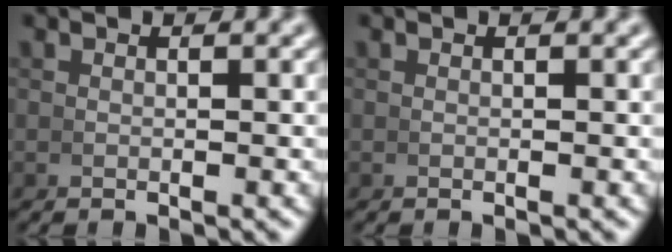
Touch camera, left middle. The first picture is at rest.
{"total": 0.0}